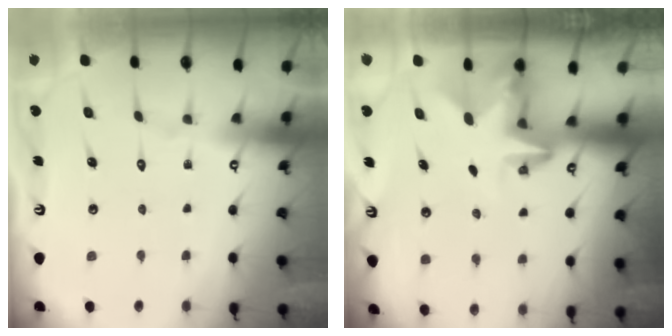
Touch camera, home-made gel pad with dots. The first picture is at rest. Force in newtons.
{"total": 2.9, "press": 2.9, "slide": 0.2}